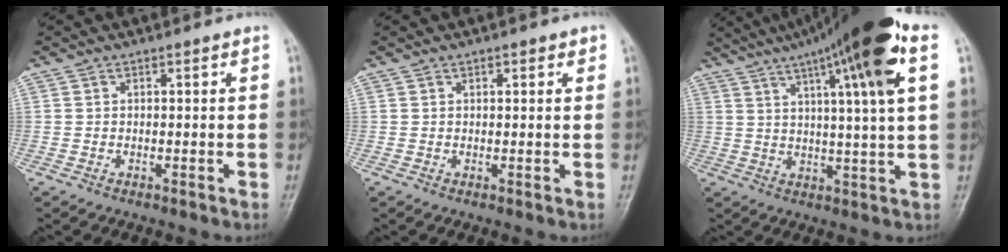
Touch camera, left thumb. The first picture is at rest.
{"total": 2.0, "force": [1.1, 1.0, 1.4], "torque": [-0.012, -0.002, 0.012]}
{"total": 20.3, "force": [9.5, 2.1, 17.8], "torque": [-0.273, 0.005, 0.139]}